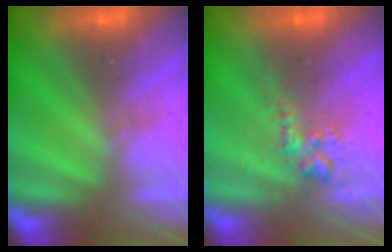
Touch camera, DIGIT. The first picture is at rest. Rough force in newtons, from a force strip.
{"total": 2.6}